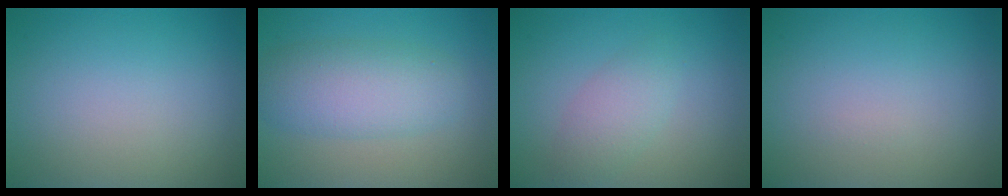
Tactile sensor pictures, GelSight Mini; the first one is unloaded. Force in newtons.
{"total": 5.1, "press": 5.1, "slide": 0.0}
{"total": 2.4, "press": 2.4, "slide": 0.1}
{"total": 0.0}